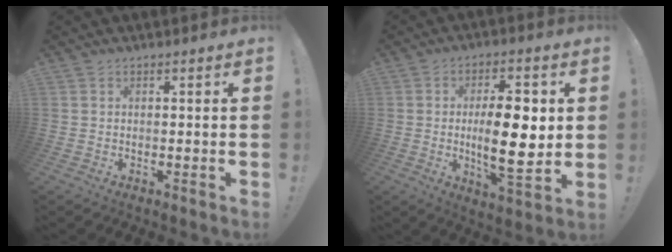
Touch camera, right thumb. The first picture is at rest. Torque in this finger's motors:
{"motor_torque": [0.45, 0.44, 1.39, -0.16, 0.11]}